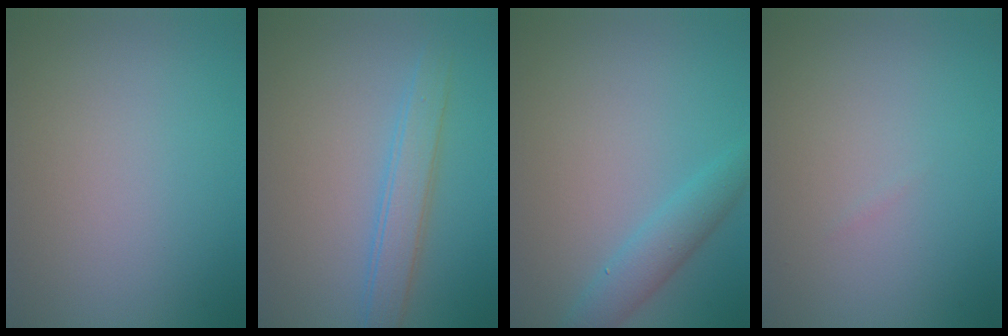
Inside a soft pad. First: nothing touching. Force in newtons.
{"total": 3.0, "press": 2.9, "slide": 0.2}
{"total": 2.9, "press": 2.9, "slide": 0.2}
{"total": 0.0}